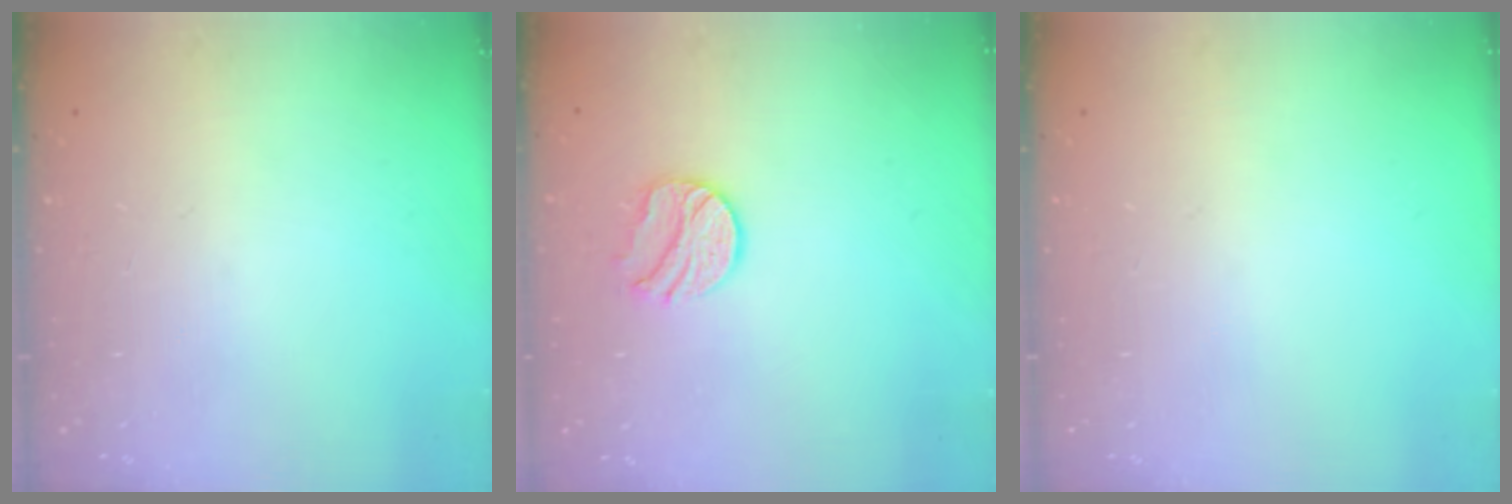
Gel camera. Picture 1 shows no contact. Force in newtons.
{"total": 9.8, "press": 9.8, "slide": 0.7}
{"total": 0.0}